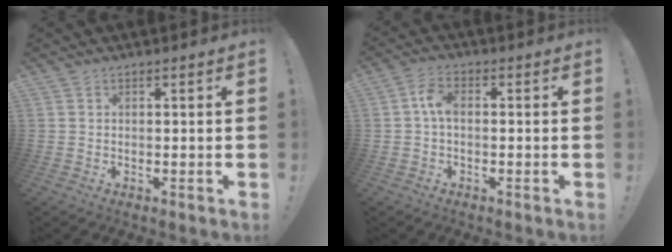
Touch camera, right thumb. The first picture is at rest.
{"total": 5.1, "force": [0.1, 2.7, 4.3], "torque": [-0.089, 0.010, 0.004]}